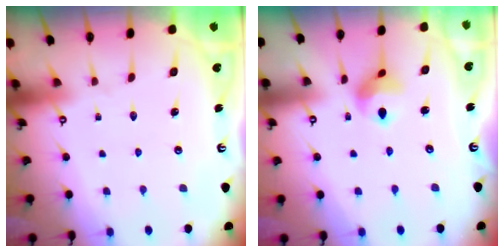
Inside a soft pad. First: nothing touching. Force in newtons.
{"total": 8.2, "press": 8.1, "slide": 0.9}